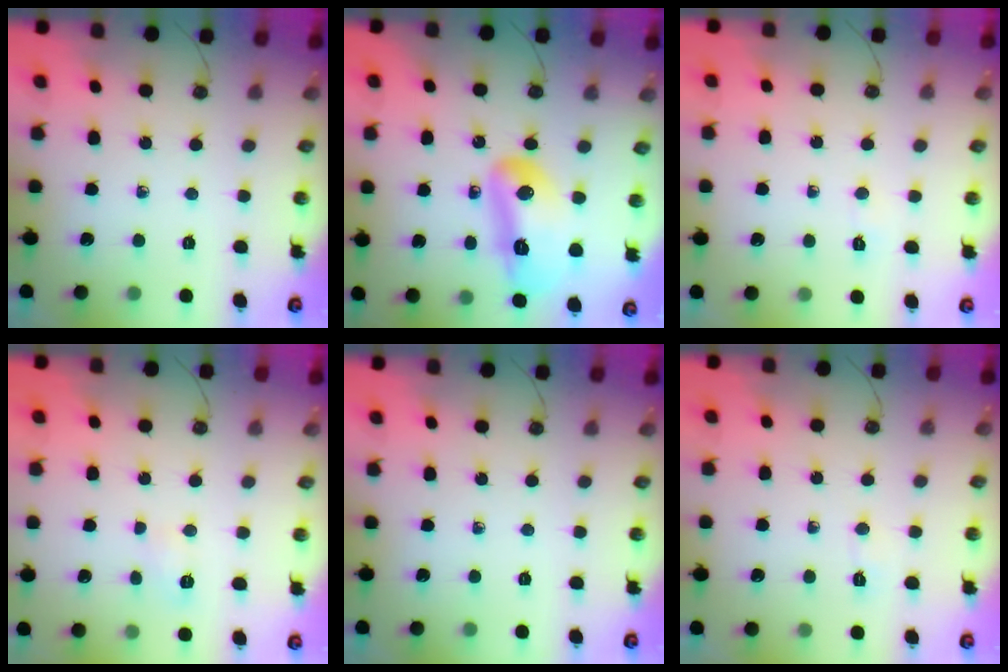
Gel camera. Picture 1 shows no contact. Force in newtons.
{"total": 13.5, "press": 13.3, "slide": 2.1}
{"total": 2.5, "press": 2.5, "slide": 0.3}
{"total": 3.9, "press": 3.9, "slide": 0.4}
{"total": 0.0}
{"total": 2.8, "press": 2.8, "slide": 0.4}